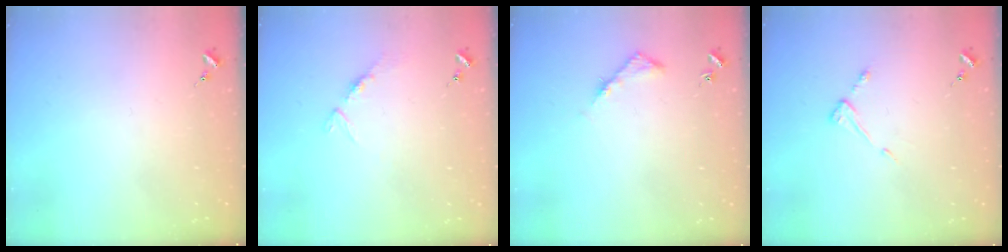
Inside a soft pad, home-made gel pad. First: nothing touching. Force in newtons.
{"total": 5.9, "press": 5.9, "slide": 0.5}
{"total": 4.3, "press": 4.3, "slide": 0.4}
{"total": 4.4, "press": 4.4, "slide": 0.4}